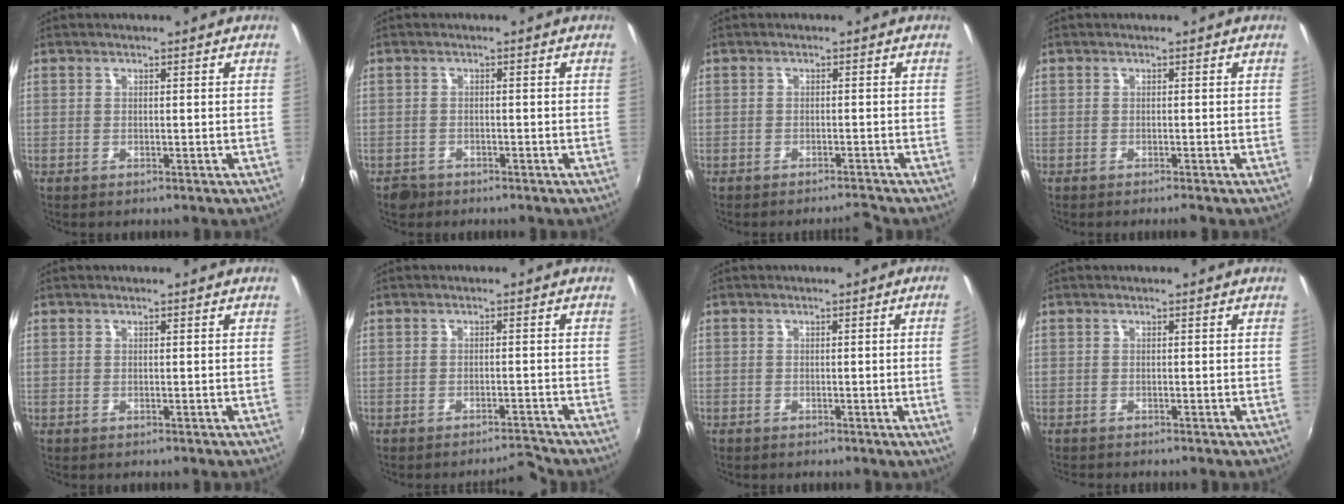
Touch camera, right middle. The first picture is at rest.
{"total": 2.4, "force": [-1.7, 1.6, 0.4], "torque": [-0.012, -0.002, -0.030]}
{"total": 2.2, "force": [-2.2, 0.0, 0.3], "torque": [-0.011, -0.004, -0.036]}
{"total": 0.8, "force": [-0.8, 0.0, 0.3], "torque": [-0.005, -0.005, -0.015]}
{"total": 0.0}
{"total": 3.1, "force": [-3.1, 0.0, 0.2], "torque": [-0.006, 0.000, -0.049]}
{"total": 2.9, "force": [-0.3, -1.5, 2.4], "torque": [-0.049, -0.010, 0.003]}
{"total": 1.7, "force": [-1.6, 0.1, 0.5], "torque": [-0.012, -0.011, -0.027]}